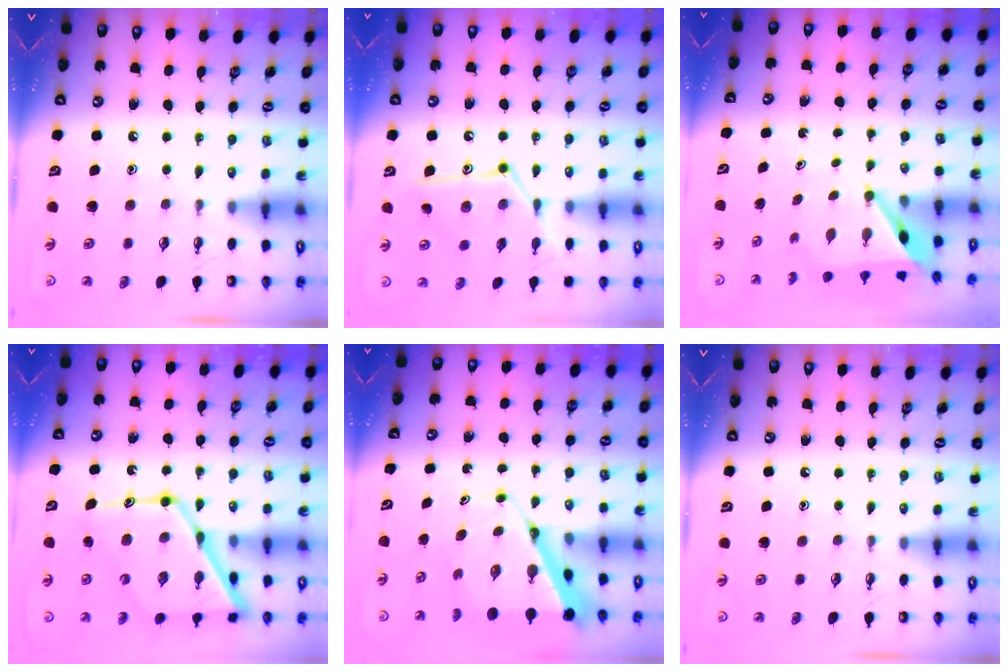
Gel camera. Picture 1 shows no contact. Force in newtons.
{"total": 12.9, "press": 12.9, "slide": 0.5}
{"total": 5.0, "press": 4.9, "slide": 0.5}
{"total": 20.1, "press": 20.0, "slide": 1.9}
{"total": 10.0, "press": 10.0, "slide": 0.8}
{"total": 0.0}